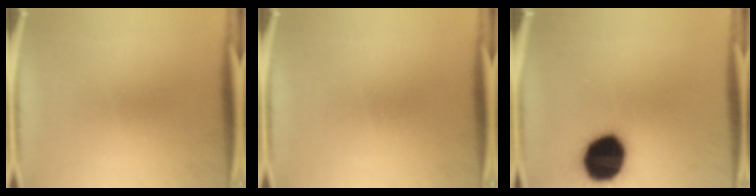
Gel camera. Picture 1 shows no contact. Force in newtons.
{"total": 0.0}
{"total": 18.7}